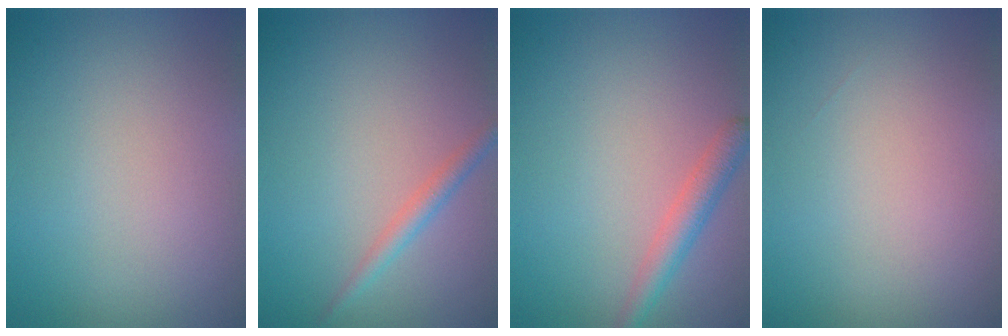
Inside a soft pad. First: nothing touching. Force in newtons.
{"total": 1.6, "press": 1.6, "slide": 0.0}
{"total": 2.4, "press": 2.4, "slide": 0.1}
{"total": 0.0}